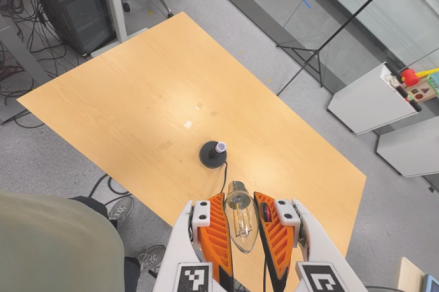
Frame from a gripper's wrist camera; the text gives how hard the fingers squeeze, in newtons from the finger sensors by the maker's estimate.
{"total": 20.6, "left": 22.5, "right": 18.7}